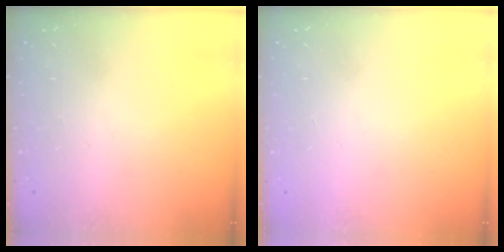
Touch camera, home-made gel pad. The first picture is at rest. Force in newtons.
{"total": 1.6, "press": 1.6, "slide": 0.1}